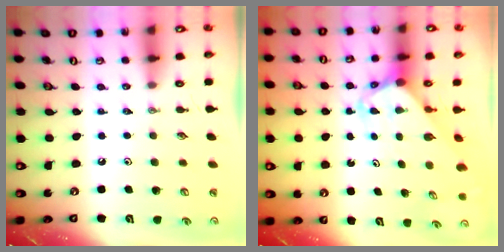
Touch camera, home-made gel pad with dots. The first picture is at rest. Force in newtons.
{"total": 3.0, "press": 3.0, "slide": 0.1}